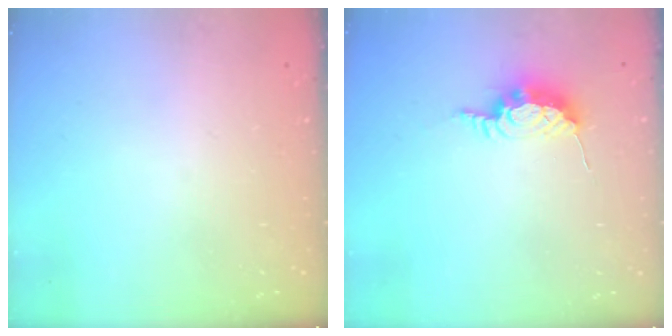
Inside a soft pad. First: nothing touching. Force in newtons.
{"total": 8.7, "press": 8.7, "slide": 0.5}